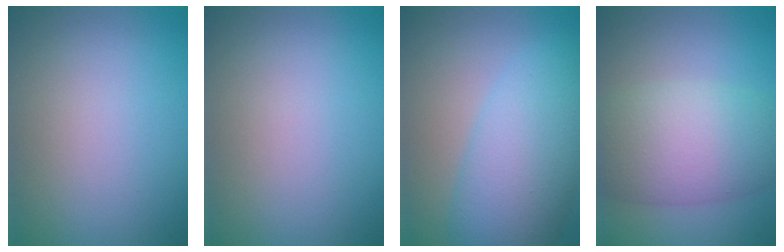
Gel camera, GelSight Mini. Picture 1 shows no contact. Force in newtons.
{"total": 0.0}
{"total": 7.6, "press": 7.6, "slide": 0.1}
{"total": 7.4, "press": 7.3, "slide": 0.4}